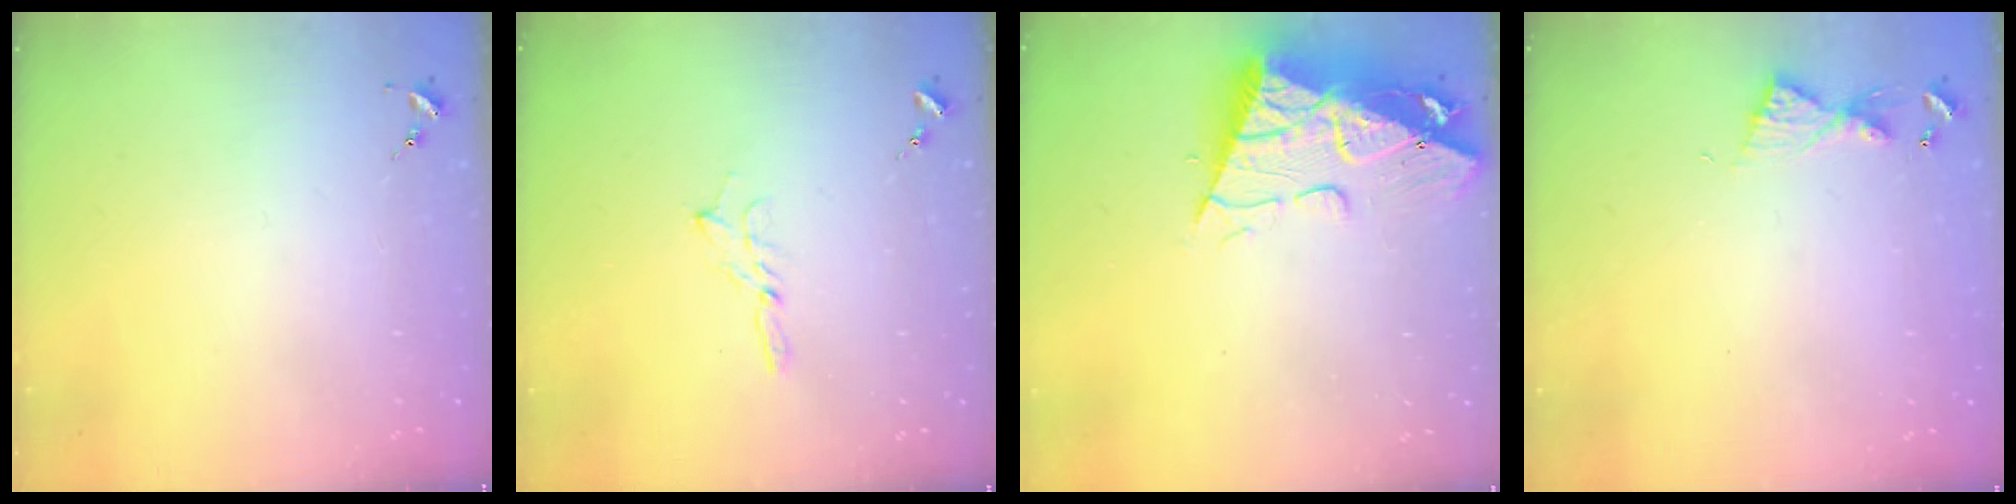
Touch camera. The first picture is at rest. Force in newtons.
{"total": 2.7, "press": 2.7, "slide": 0.3}
{"total": 14.2, "press": 14.1, "slide": 1.5}
{"total": 6.7, "press": 6.6, "slide": 0.6}